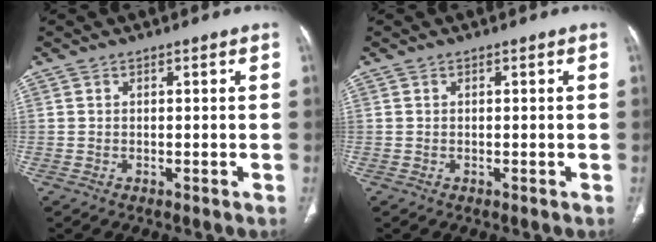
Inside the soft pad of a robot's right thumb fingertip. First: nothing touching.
{"total": 0.0}